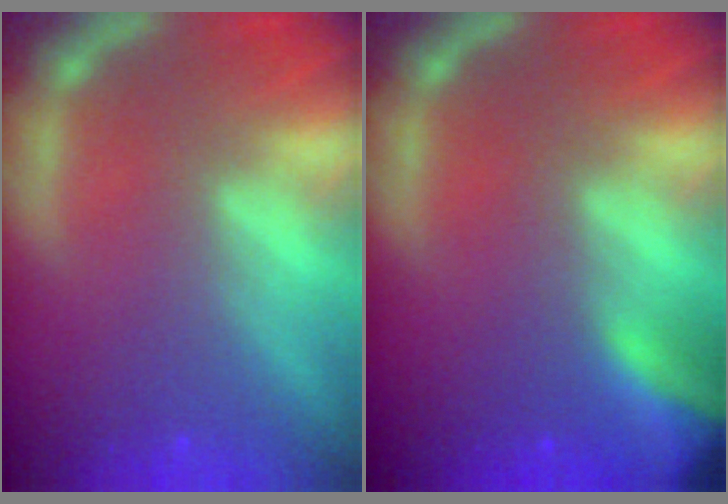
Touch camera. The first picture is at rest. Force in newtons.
{"total": 7.4}